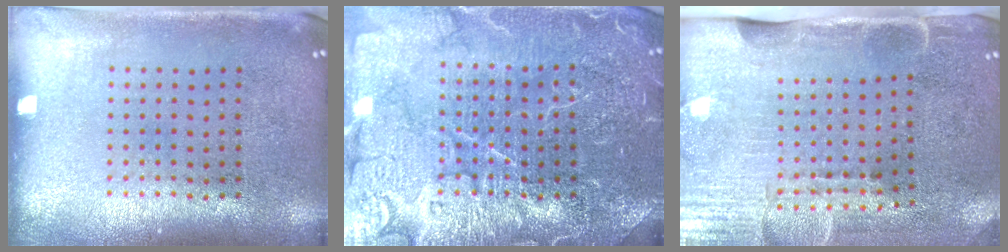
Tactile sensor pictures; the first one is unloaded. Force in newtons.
{"total": 7.2, "press": 7.1, "slide": 1.0}
{"total": 4.4, "press": 3.7, "slide": 2.4}